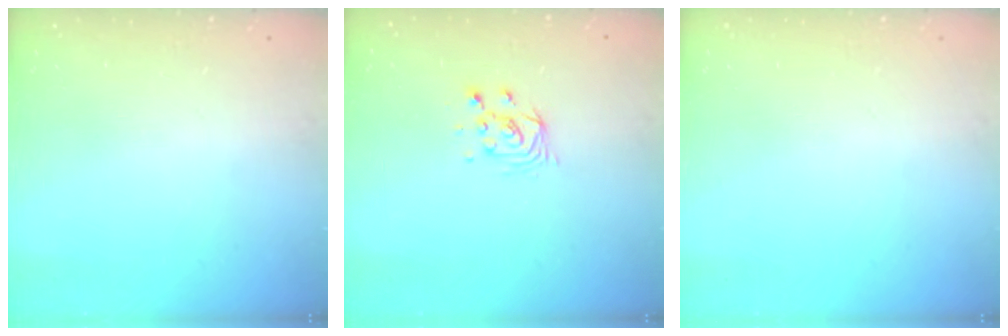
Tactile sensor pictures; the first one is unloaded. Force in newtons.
{"total": 4.2, "press": 4.2, "slide": 0.3}
{"total": 0.0}